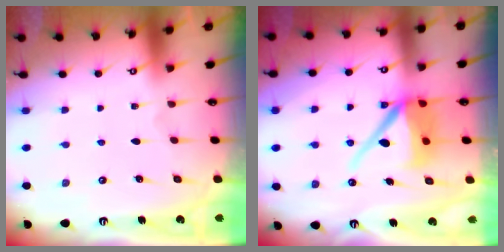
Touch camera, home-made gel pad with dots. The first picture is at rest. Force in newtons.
{"total": 9.8, "press": 9.7, "slide": 1.0}